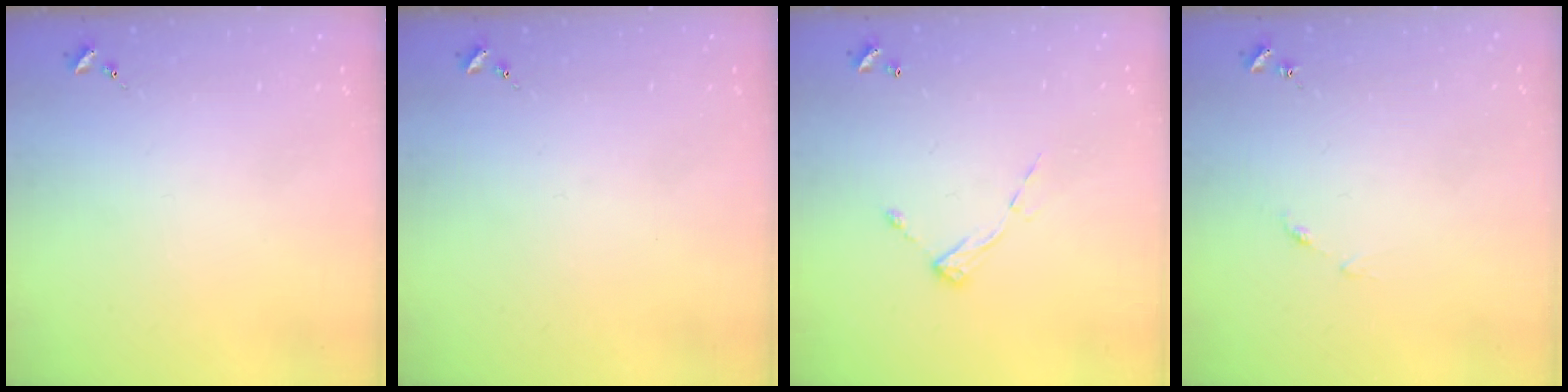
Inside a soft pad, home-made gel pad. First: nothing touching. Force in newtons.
{"total": 0.0}
{"total": 6.5, "press": 6.4, "slide": 0.6}
{"total": 4.6, "press": 4.6, "slide": 0.4}